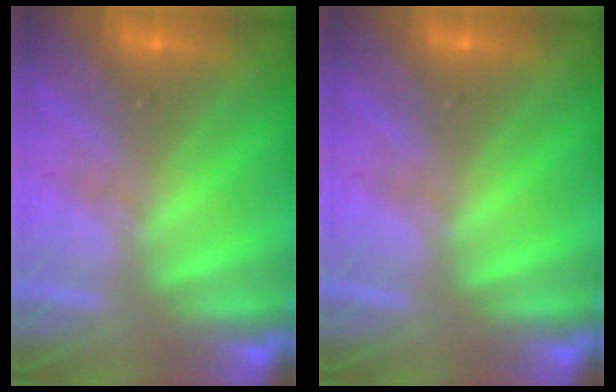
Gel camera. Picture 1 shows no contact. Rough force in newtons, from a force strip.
{"total": 0.0}